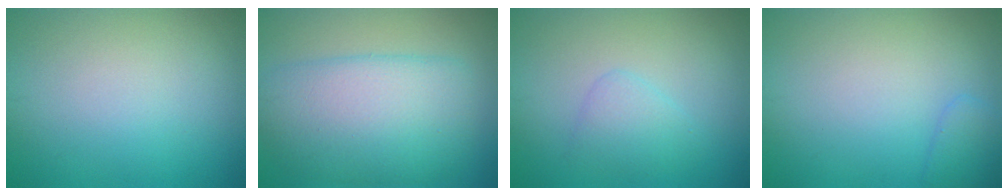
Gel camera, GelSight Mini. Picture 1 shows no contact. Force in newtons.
{"total": 7.0, "press": 7.0, "slide": 0.3}
{"total": 1.8, "press": 1.8, "slide": 0.1}
{"total": 1.5, "press": 1.5, "slide": 0.2}